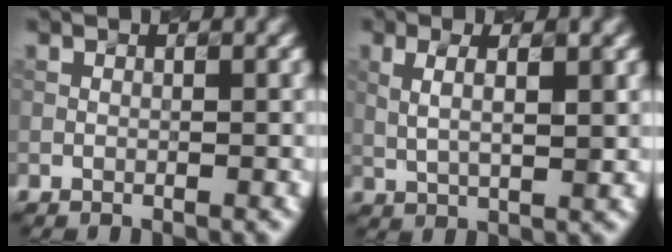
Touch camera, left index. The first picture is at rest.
{"total": 3.3, "force": [1.1, 0.9, 3.0], "torque": [-0.051, 0.002, 0.023]}